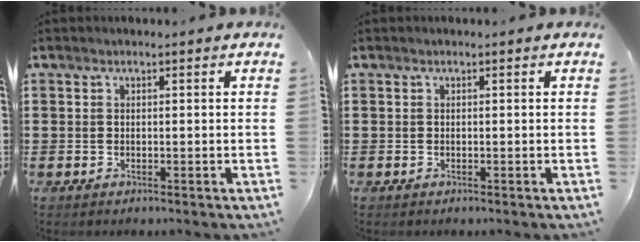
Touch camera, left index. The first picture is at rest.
{"total": 0.0}